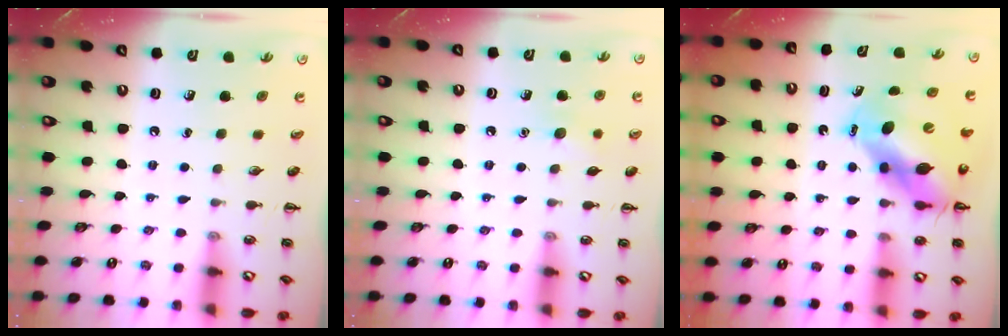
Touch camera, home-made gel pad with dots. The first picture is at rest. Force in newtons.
{"total": 6.0, "press": 5.8, "slide": 1.4}
{"total": 10.9, "press": 10.5, "slide": 2.9}